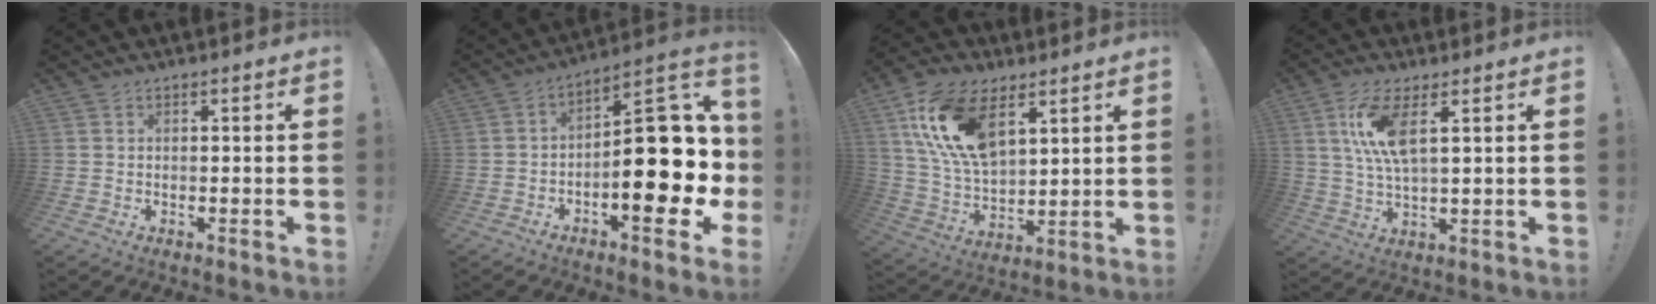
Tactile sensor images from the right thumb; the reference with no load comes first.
{"total": 21.6, "force": [-3.7, 9.7, 18.9], "torque": [-0.240, 0.023, -0.046]}
{"total": 19.1, "force": [9.1, 10.8, 12.9], "torque": [-0.267, -0.034, 0.165]}
{"total": 10.8, "force": [4.0, 3.2, 9.5], "torque": [-0.185, -0.013, 0.067]}